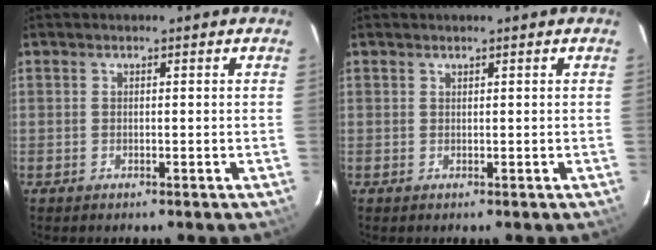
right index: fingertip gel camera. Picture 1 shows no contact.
{"total": 0.0}